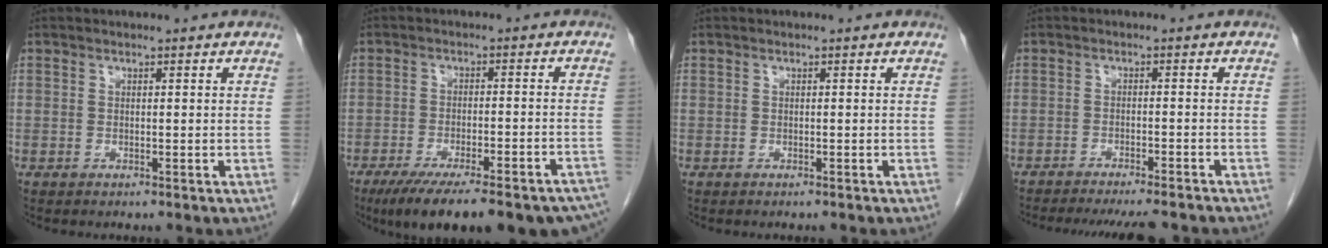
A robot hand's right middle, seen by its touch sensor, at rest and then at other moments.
{"total": 22.7, "force": [-18.0, 4.6, 13.1], "torque": [-0.140, -0.017, -0.233]}
{"total": 0.0}
{"total": 12.2, "force": [-11.0, 1.4, 5.0], "torque": [-0.067, -0.013, -0.139]}